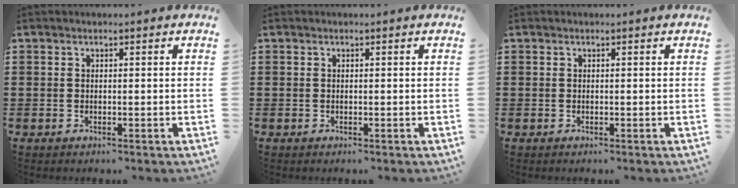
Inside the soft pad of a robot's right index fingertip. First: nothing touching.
{"total": 0.0}
{"total": 0.0}